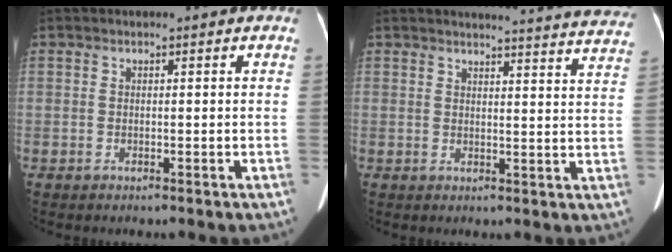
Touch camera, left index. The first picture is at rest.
{"total": 19.8, "force": [19.4, 0.7, 3.7], "torque": [-0.034, -0.091, 0.197]}